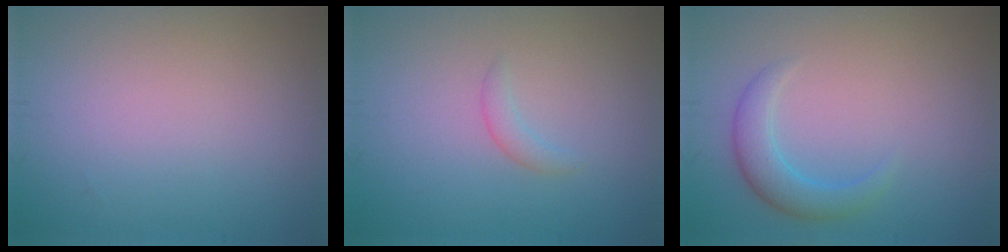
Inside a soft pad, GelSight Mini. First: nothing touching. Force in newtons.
{"total": 1.1, "press": 1.1, "slide": 0.1}
{"total": 2.8, "press": 2.8, "slide": 0.0}